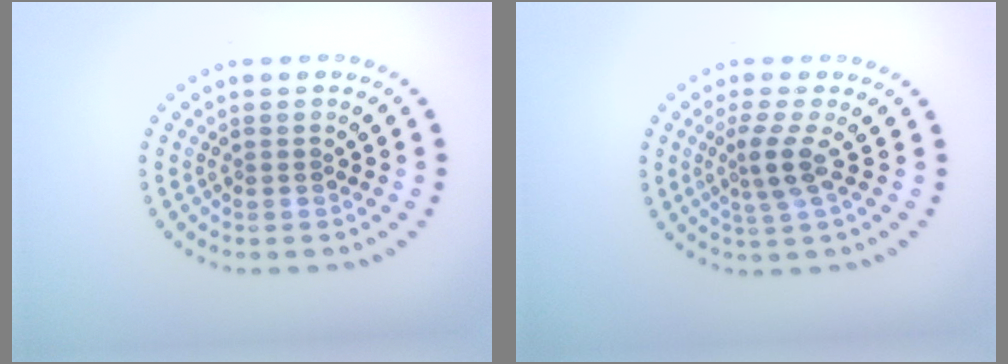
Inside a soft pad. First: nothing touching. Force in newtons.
{"total": 2.4, "press": 1.7, "slide": 1.7}